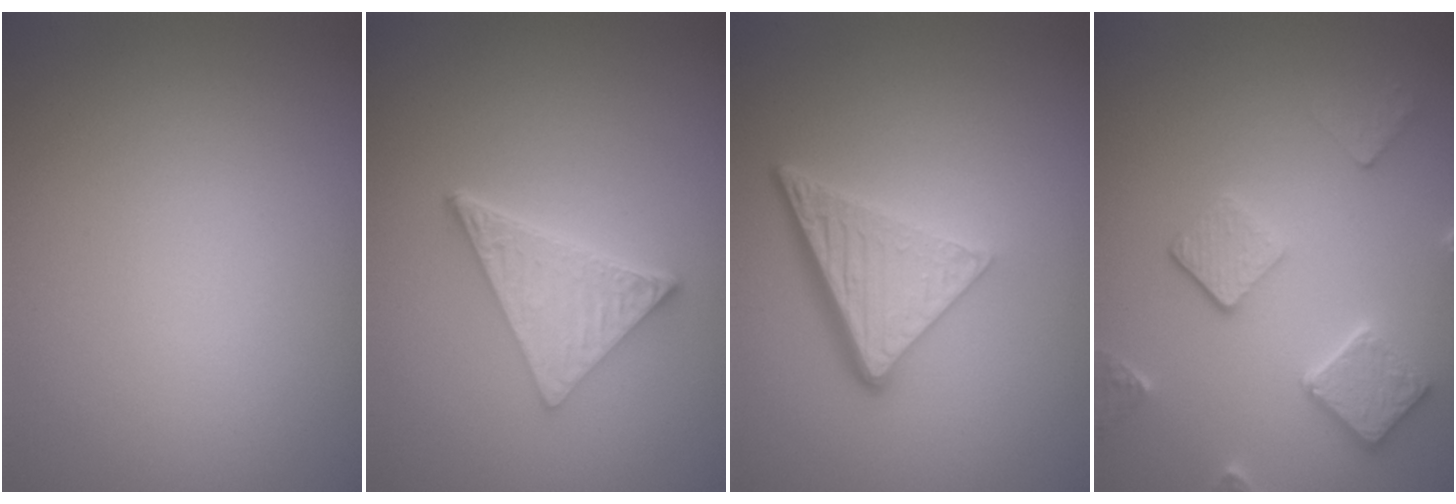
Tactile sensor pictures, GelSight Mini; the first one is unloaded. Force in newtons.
{"total": 5.2, "press": 3.7, "slide": 3.6}
{"total": 5.1, "press": 3.6, "slide": 3.6}
{"total": 4.9, "press": 3.8, "slide": 3.2}